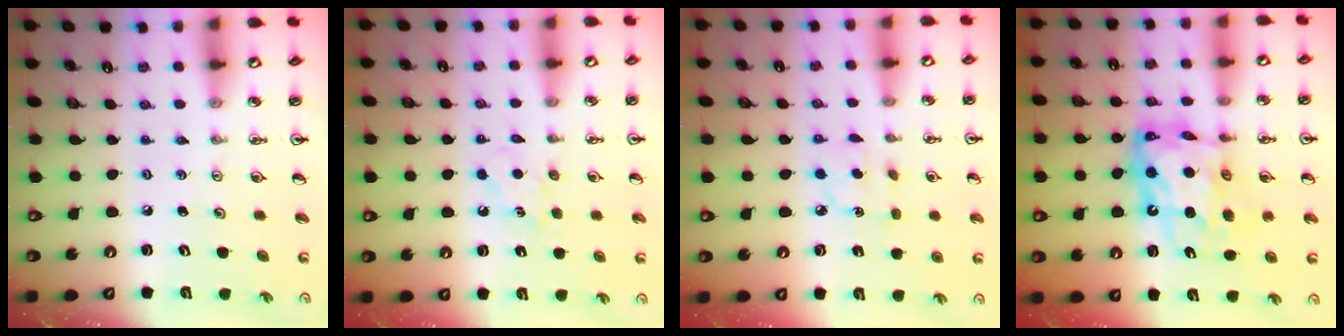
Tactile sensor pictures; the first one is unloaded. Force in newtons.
{"total": 5.6, "press": 5.6, "slide": 0.8}
{"total": 5.5, "press": 5.4, "slide": 0.6}
{"total": 13.2, "press": 13.1, "slide": 1.1}